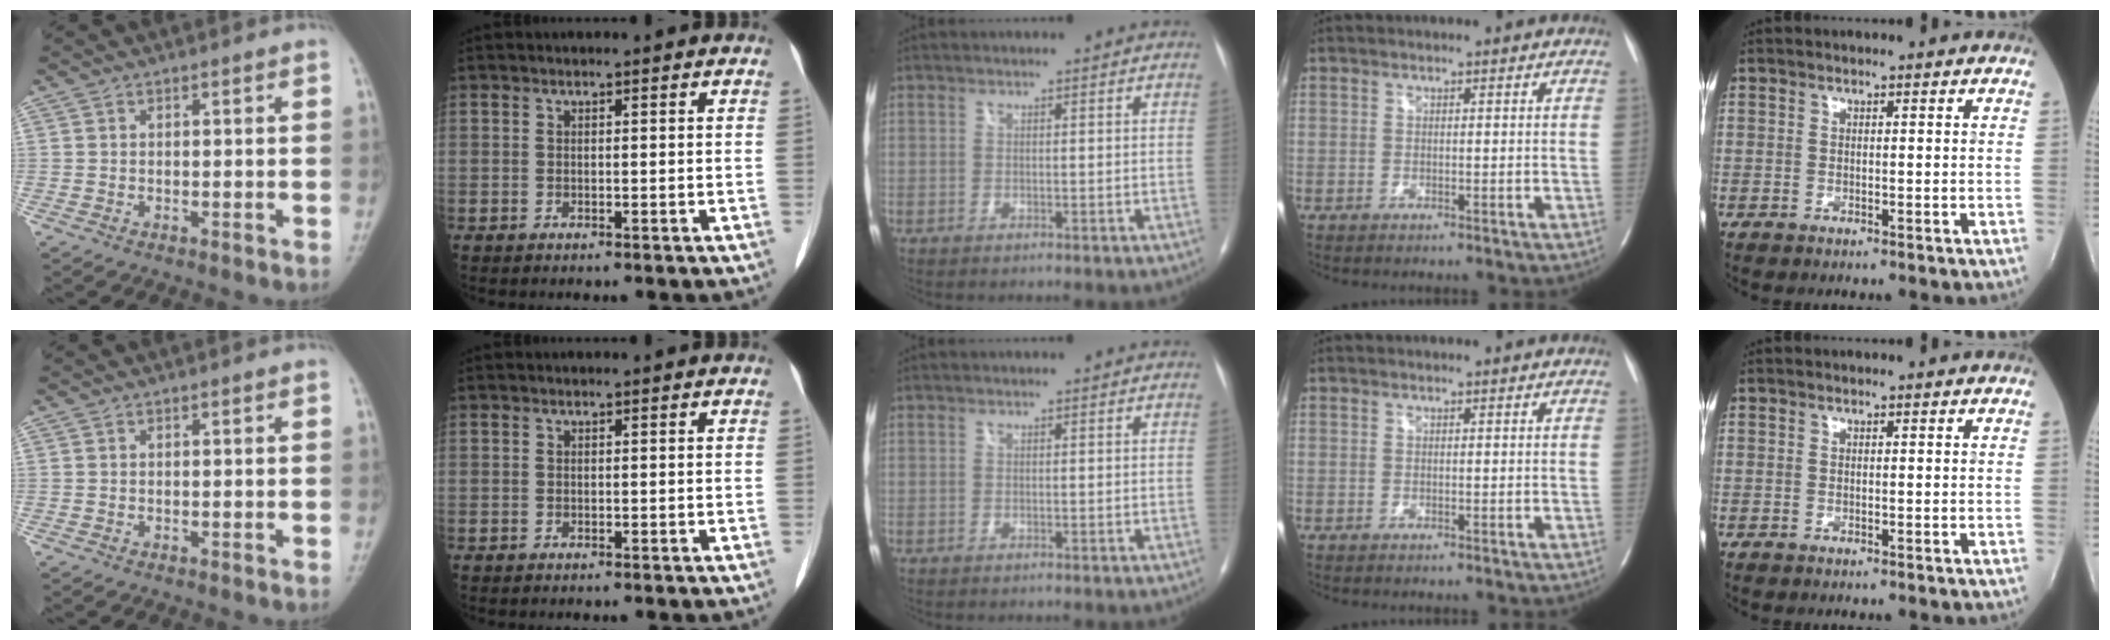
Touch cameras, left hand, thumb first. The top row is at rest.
{}